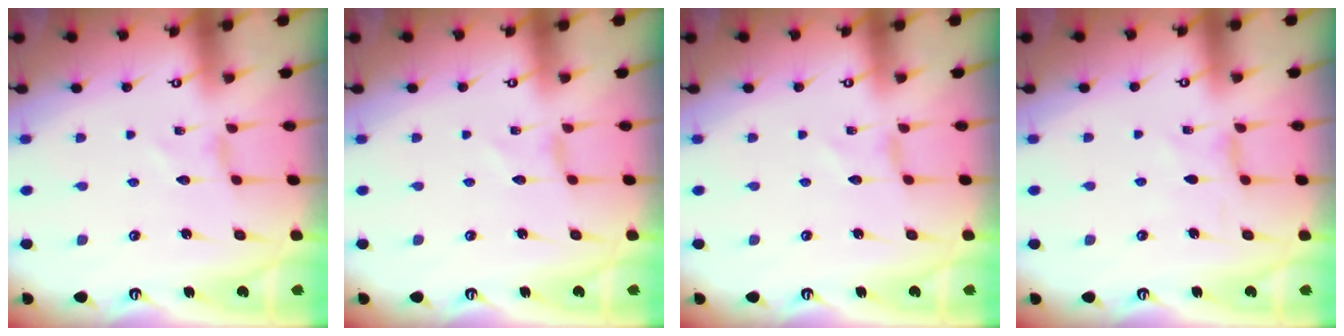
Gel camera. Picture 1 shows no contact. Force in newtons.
{"total": 0.0}
{"total": 0.0}
{"total": 0.5, "press": 0.5, "slide": 0.3}